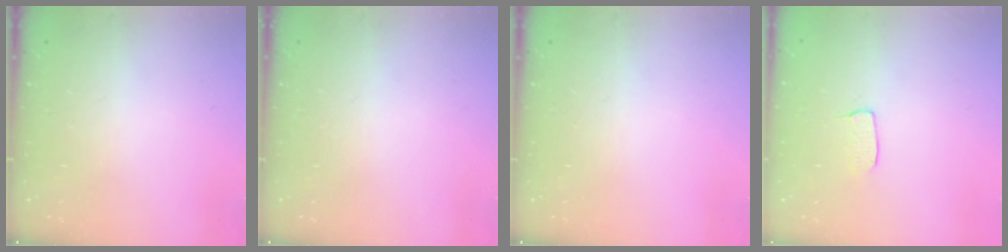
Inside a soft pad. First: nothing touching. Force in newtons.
{"total": 0.0}
{"total": 0.0}
{"total": 4.7, "press": 4.7, "slide": 0.3}